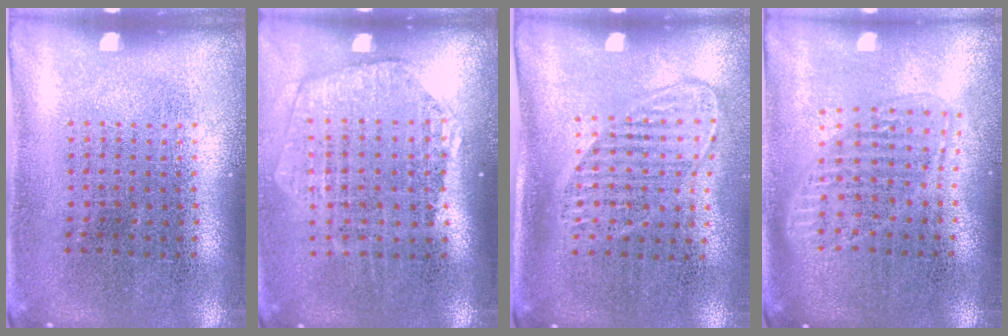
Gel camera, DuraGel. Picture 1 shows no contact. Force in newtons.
{"total": 1.8, "press": 1.7, "slide": 0.8}
{"total": 1.5, "press": 1.2, "slide": 0.8}
{"total": 1.7, "press": 1.4, "slide": 0.9}